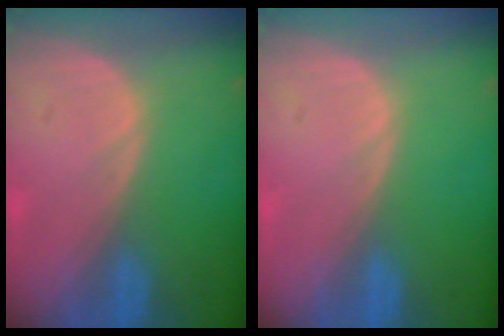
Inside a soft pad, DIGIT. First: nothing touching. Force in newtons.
{"total": 0.0}